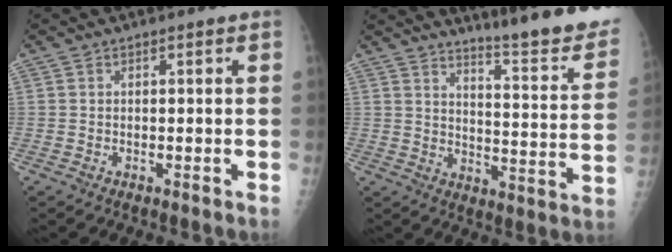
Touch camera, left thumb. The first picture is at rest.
{"total": 16.5, "force": [14.4, 0.8, 8.0], "torque": [-0.095, -0.133, 0.193]}